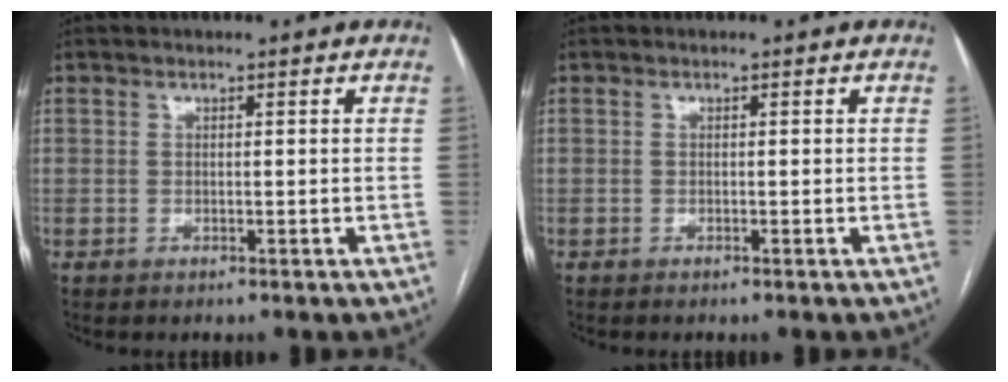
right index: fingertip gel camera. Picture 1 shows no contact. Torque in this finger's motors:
{"motor_torque": [-0.01, -0.10, 0.06, 0.01]}